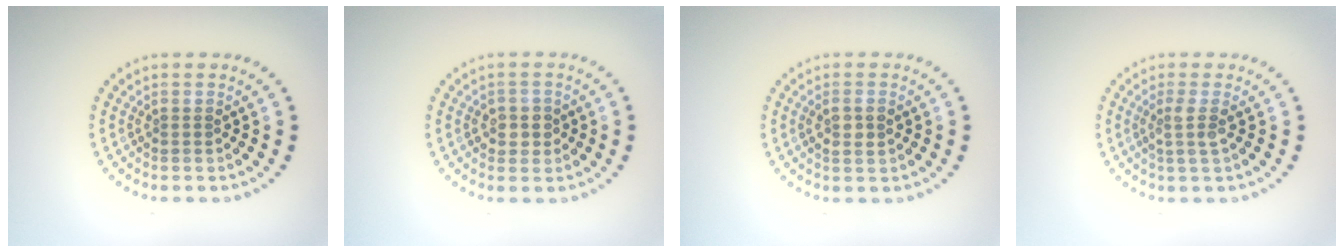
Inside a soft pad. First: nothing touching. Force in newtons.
{"total": 1.9, "press": 1.8, "slide": 0.6}
{"total": 1.7, "press": 1.7, "slide": 0.4}
{"total": 1.8, "press": 1.4, "slide": 1.2}